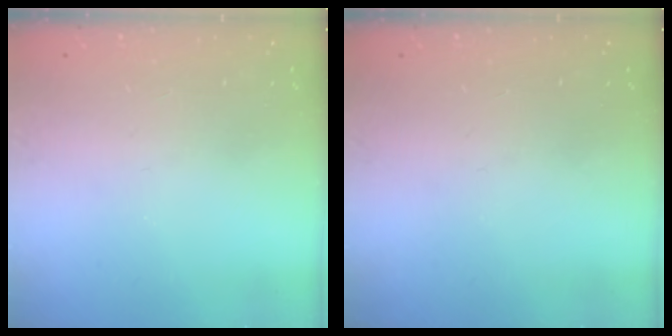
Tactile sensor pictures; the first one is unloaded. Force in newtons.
{"total": 0.0}